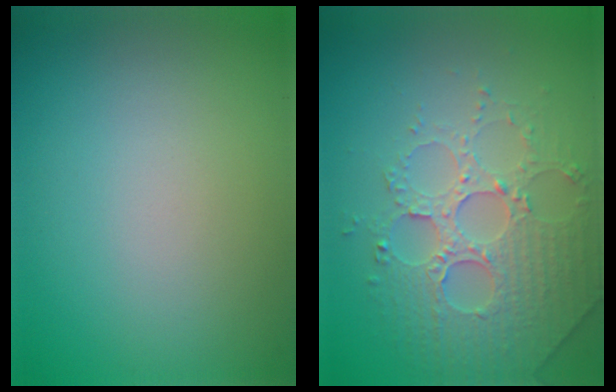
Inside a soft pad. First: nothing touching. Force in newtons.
{"total": 4.4, "press": 4.3, "slide": 1.1}